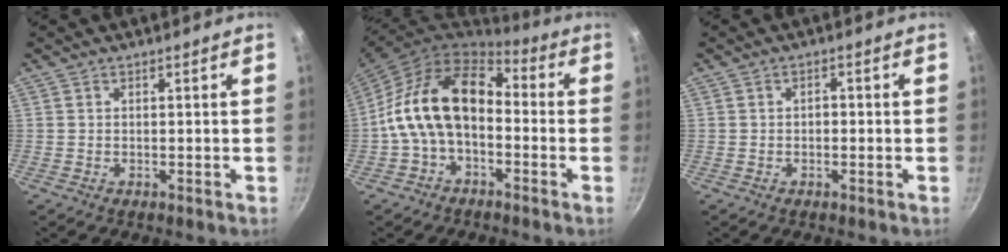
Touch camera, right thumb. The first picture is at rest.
{"total": 15.7, "force": [-1.4, 10.1, 11.9], "torque": [-0.198, 0.047, -0.043]}
{"total": 1.5, "force": [-0.3, 1.0, 1.0], "torque": [-0.013, 0.007, -0.006]}